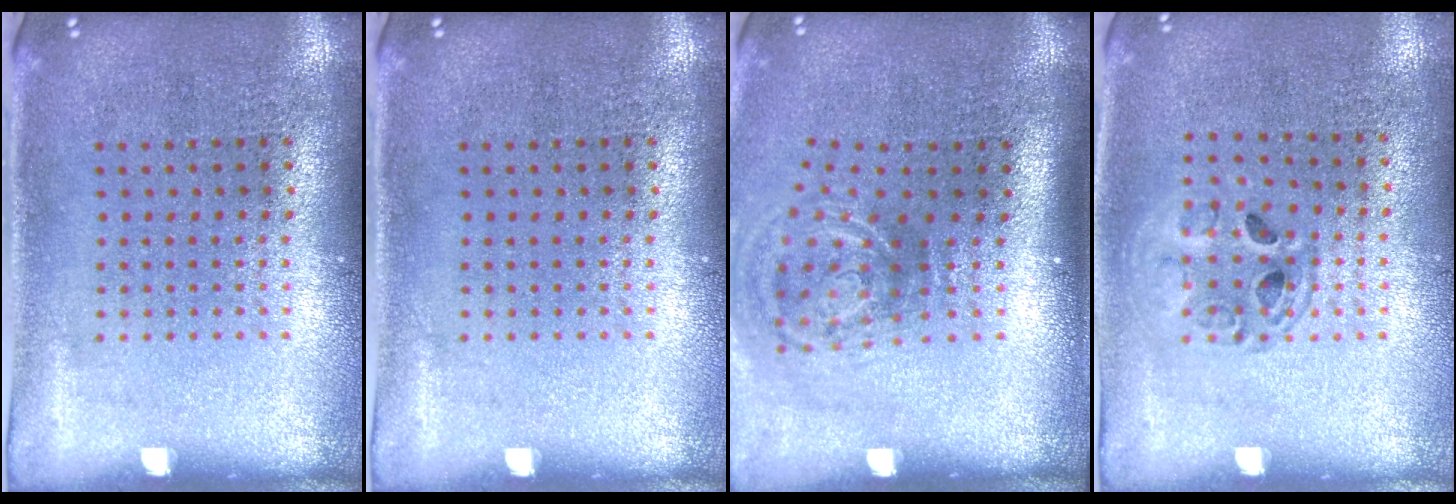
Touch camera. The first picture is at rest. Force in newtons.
{"total": 0.0}
{"total": 2.1, "press": 1.2, "slide": 1.7}
{"total": 1.3, "press": 1.3, "slide": 0.4}